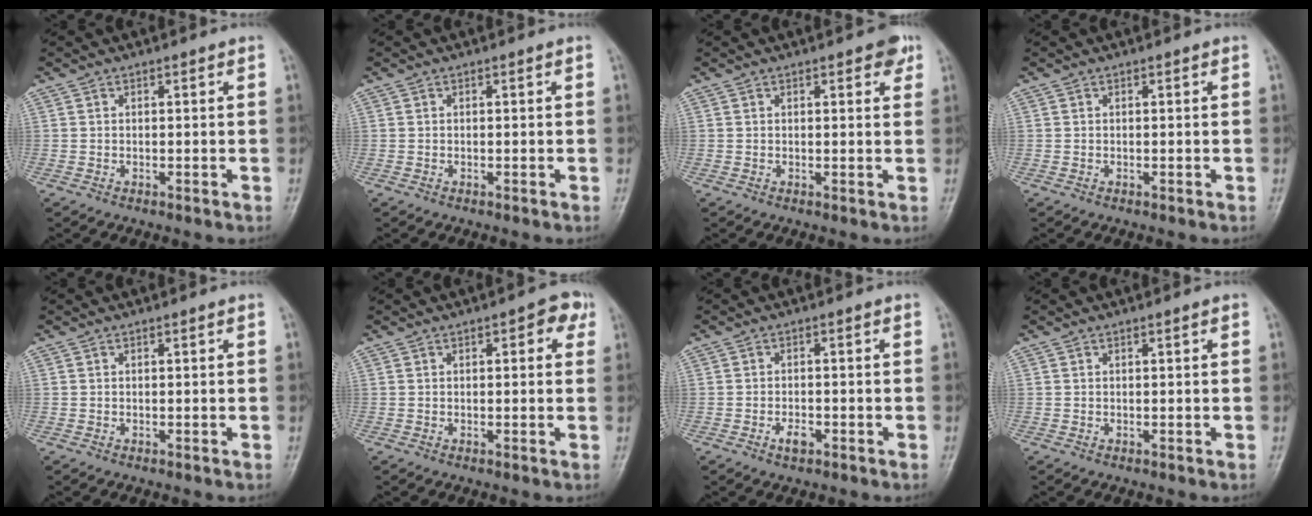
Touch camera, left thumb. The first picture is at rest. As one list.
[{"total": 0.0}, {"total": 3.3, "force": [1.9, 1.3, 2.4], "torque": [-0.017, -0.005, 0.019]}, {"total": 0.0}, {"total": 0.0}, {"total": 4.1, "force": [1.7, 1.8, 3.3], "torque": [-0.025, 0.001, 0.012]}, {"total": 2.2, "force": [-1.1, 1.2, 1.5], "torque": [-0.027, 0.004, -0.020]}, {"total": 0.7, "force": [0.3, 0.1, 0.6], "torque": [-0.009, 0.001, 0.004]}]